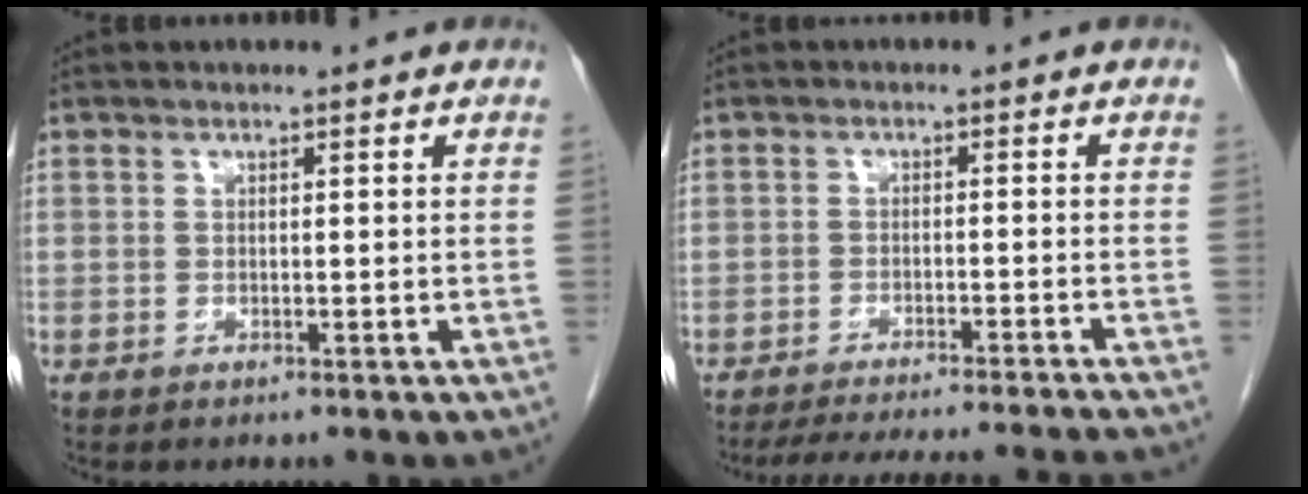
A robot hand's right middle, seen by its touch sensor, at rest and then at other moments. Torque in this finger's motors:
{"motor_torque": [1.07, -1.07, 0.02, 0.06]}